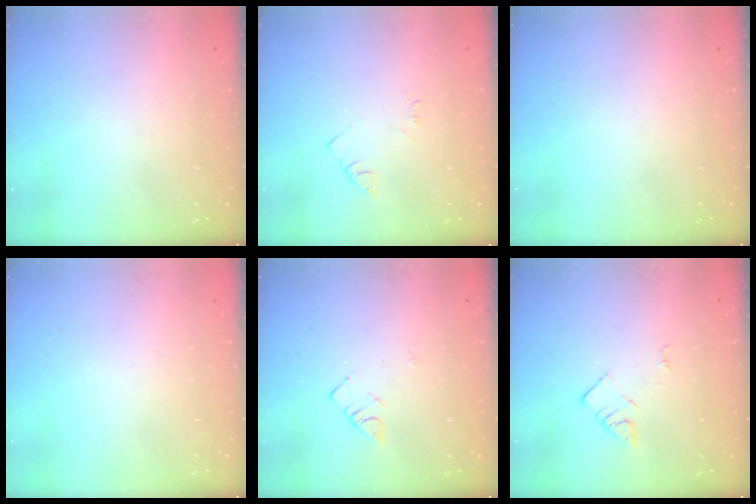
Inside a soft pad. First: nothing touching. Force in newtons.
{"total": 2.9, "press": 2.9, "slide": 0.4}
{"total": 0.0}
{"total": 1.6, "press": 1.5, "slide": 0.1}
{"total": 2.9, "press": 2.9, "slide": 0.5}
{"total": 2.3, "press": 2.3, "slide": 0.3}